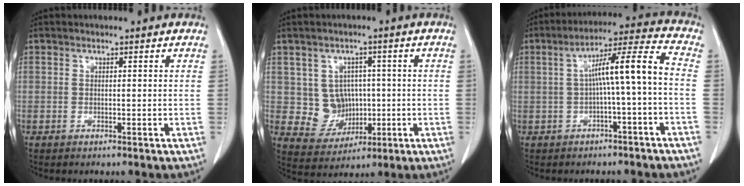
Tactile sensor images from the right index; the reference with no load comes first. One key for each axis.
{"total": 6.7, "fx": 0.5, "fy": 6.2, "fz": 2.4, "tx": -0.040, "ty": 0.015, "tz": 0.024}
{"total": 9.3, "fx": -0.9, "fy": 0.0, "fz": 9.3, "tx": -0.150, "ty": 0.034, "tz": -0.014}